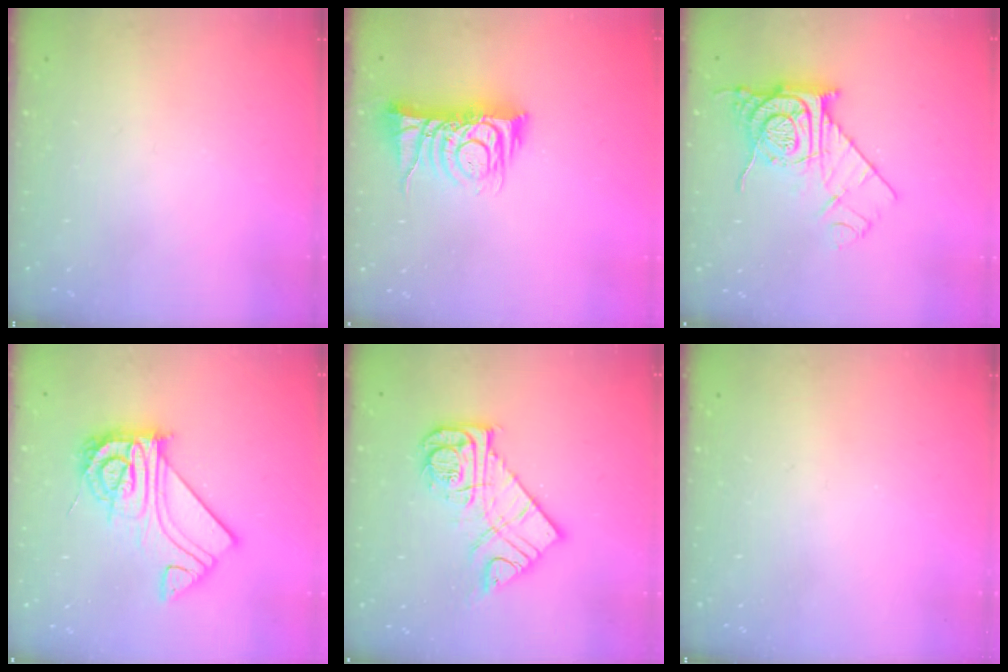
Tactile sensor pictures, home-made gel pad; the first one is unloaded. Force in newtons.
{"total": 10.8, "press": 10.8, "slide": 0.7}
{"total": 12.4, "press": 12.3, "slide": 0.9}
{"total": 15.9, "press": 15.8, "slide": 0.7}
{"total": 13.9, "press": 13.8, "slide": 1.5}
{"total": 0.0}